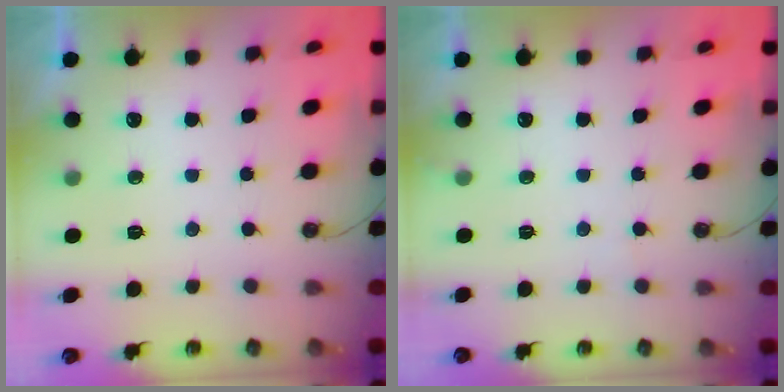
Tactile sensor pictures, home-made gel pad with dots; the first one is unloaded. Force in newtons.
{"total": 4.1, "press": 4.1, "slide": 0.3}